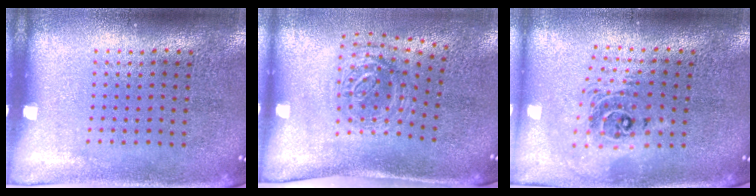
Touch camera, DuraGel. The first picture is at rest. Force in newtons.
{"total": 1.2, "press": 1.1, "slide": 0.6}
{"total": 2.1, "press": 1.6, "slide": 1.4}